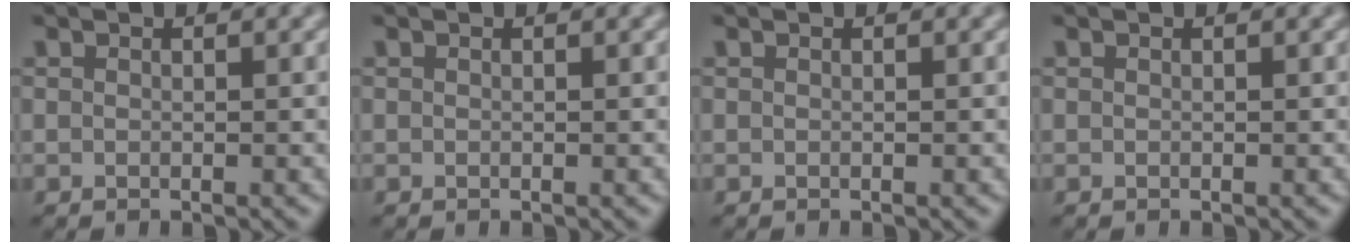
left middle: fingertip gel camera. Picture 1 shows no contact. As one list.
[{"total": 0.0}, {"total": 0.0}, {"total": 0.0}]